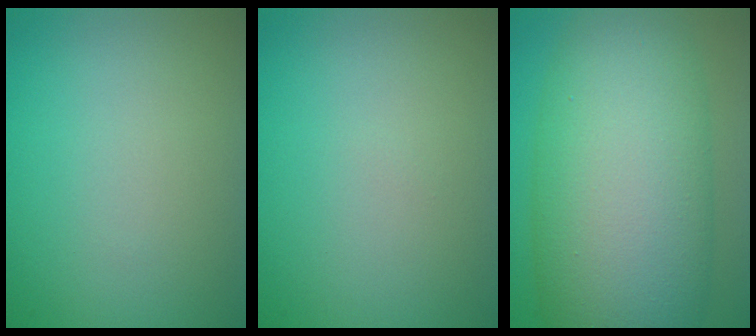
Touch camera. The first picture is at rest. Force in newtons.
{"total": 0.0}
{"total": 14.9, "press": 14.9, "slide": 0.1}